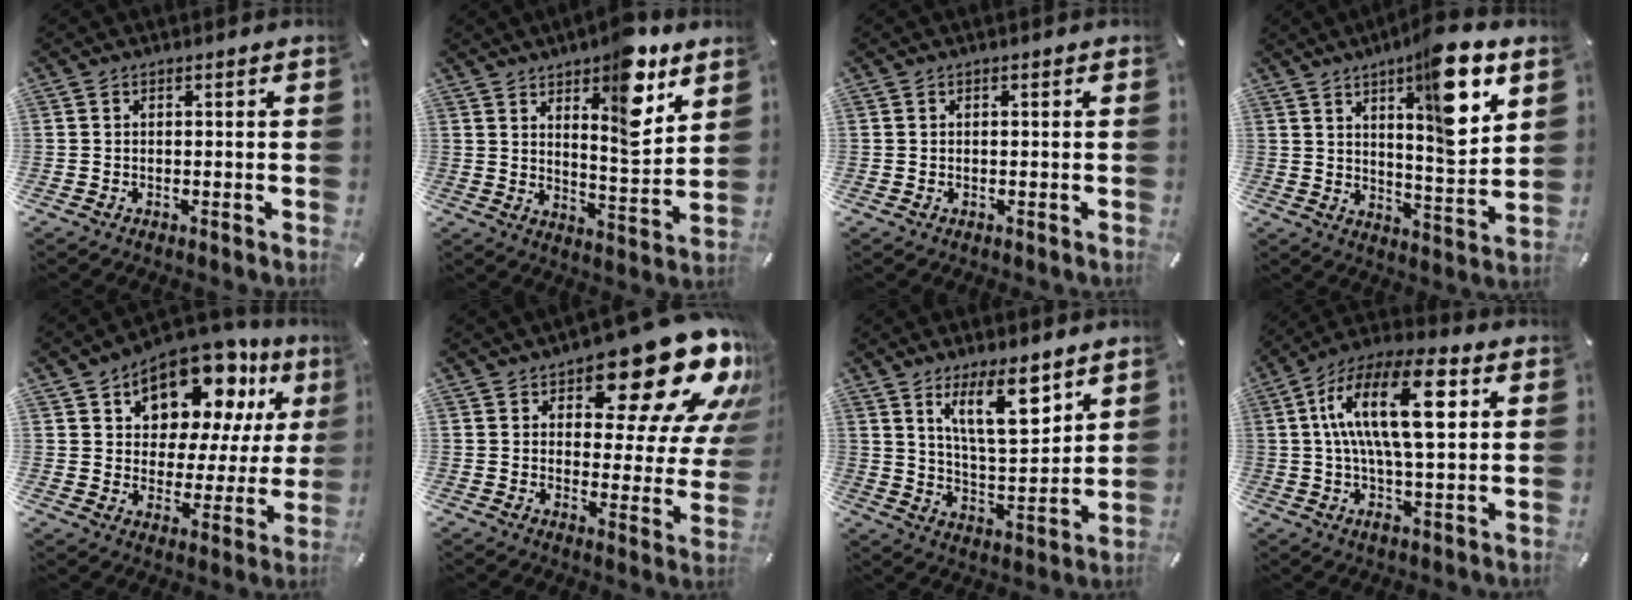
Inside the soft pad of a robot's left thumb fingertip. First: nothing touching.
{"total": 13.3, "force": [8.7, 4.7, 9.0], "torque": [-0.114, -0.062, 0.143]}
{"total": 0.0}
{"total": 15.7, "force": [8.6, 4.1, 12.4], "torque": [-0.165, -0.056, 0.129]}
{"total": 15.0, "force": [11.0, 8.0, 6.2], "torque": [-0.100, -0.094, 0.191]}
{"total": 21.1, "force": [14.5, 8.4, 12.8], "torque": [-0.163, -0.108, 0.239]}
{"total": 14.2, "force": [8.9, 4.9, 9.9], "torque": [-0.165, -0.043, 0.152]}
{"total": 19.0, "force": [4.8, 7.3, 16.9], "torque": [-0.328, -0.010, 0.067]}